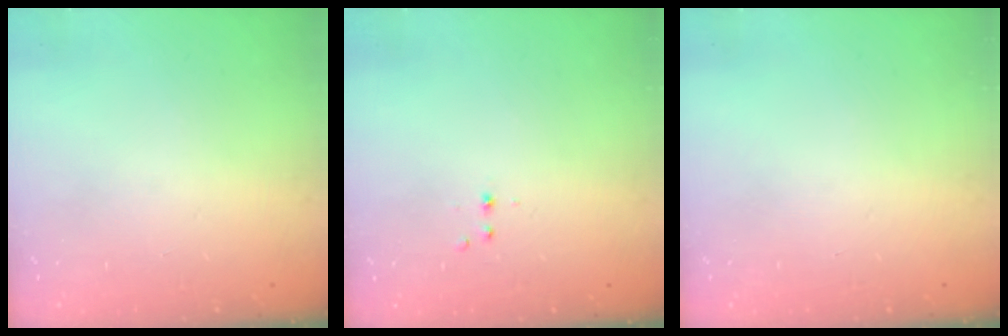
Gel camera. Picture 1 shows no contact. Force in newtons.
{"total": 2.2, "press": 1.9, "slide": 1.2}
{"total": 0.0}